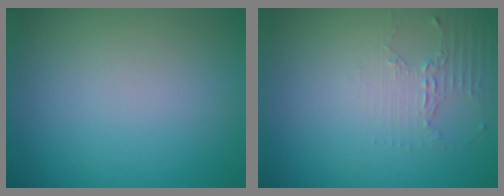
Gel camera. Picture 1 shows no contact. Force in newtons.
{"total": 2.1, "press": 1.5, "slide": 1.5}